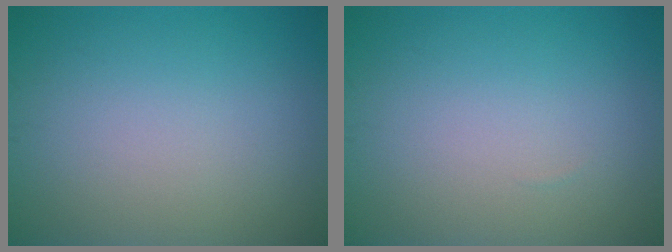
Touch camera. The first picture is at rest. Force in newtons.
{"total": 0.0}